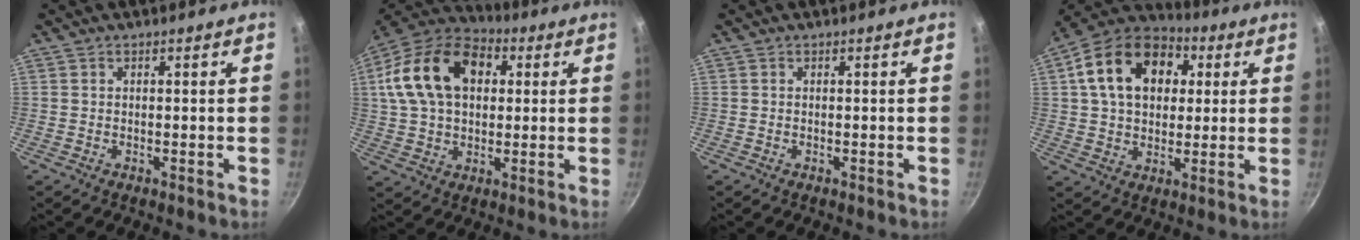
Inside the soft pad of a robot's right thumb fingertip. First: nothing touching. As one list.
[{"total": 20.0, "force": [4.6, 13.5, 14.0], "torque": [-0.239, 0.023, 0.067]}, {"total": 0.0}, {"total": 18.8, "force": [4.9, 13.3, 12.3], "torque": [-0.190, 0.021, 0.069]}]